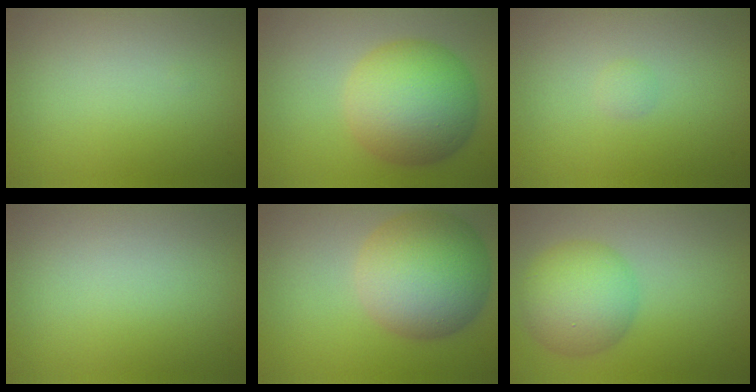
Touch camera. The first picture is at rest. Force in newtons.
{"total": 8.7, "press": 8.6, "slide": 0.2}
{"total": 0.6, "press": 0.6, "slide": 0.0}
{"total": 0.0}
{"total": 9.0, "press": 9.0, "slide": 0.4}
{"total": 5.7, "press": 5.7, "slide": 0.1}